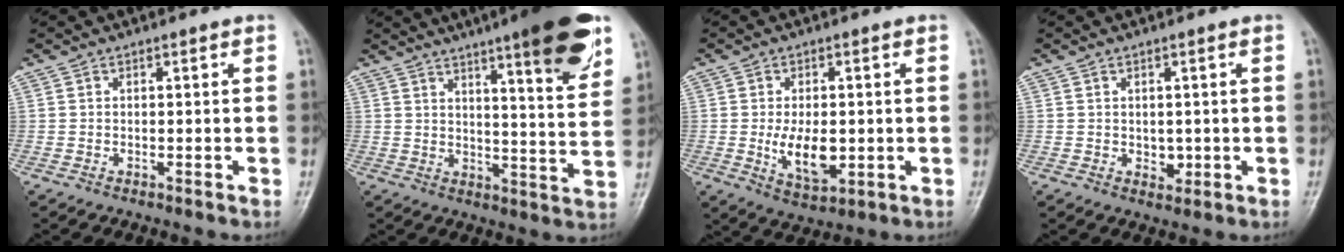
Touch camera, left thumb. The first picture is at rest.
{"total": 16.6, "force": [10.0, 2.5, 13.0], "torque": [-0.159, -0.048, 0.138]}
{"total": 8.6, "force": [-0.8, 4.7, 7.1], "torque": [-0.108, -0.014, -0.003]}
{"total": 2.5, "force": [0.0, 1.9, 1.6], "torque": [-0.014, -0.003, 0.006]}